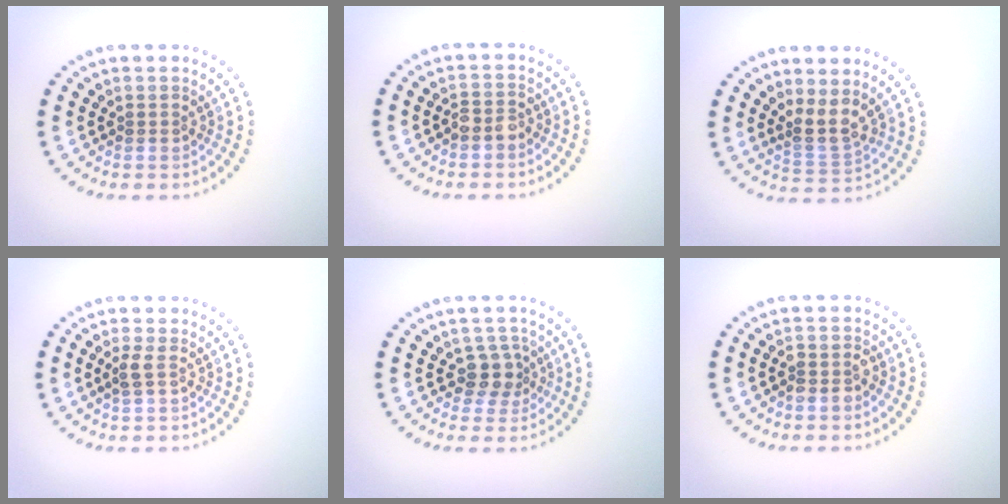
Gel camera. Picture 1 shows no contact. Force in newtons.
{"total": 1.5, "press": 1.5, "slide": 0.5}
{"total": 2.7, "press": 2.1, "slide": 1.7}
{"total": 1.2, "press": 1.0, "slide": 0.6}
{"total": 2.3, "press": 2.0, "slide": 1.3}
{"total": 1.7, "press": 1.5, "slide": 0.8}